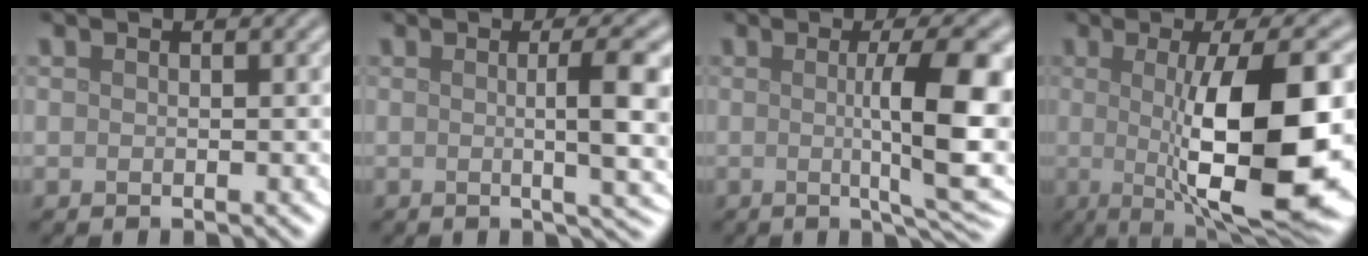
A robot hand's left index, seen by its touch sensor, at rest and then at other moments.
{"total": 6.5, "force": [0.2, 1.5, 6.3], "torque": [-0.080, 0.002, 0.003]}
{"total": 9.8, "force": [0.1, 2.4, 9.5], "torque": [-0.118, -0.002, 0.002]}
{"total": 14.5, "force": [-0.9, 3.7, 14.0], "torque": [-0.178, -0.008, -0.016]}